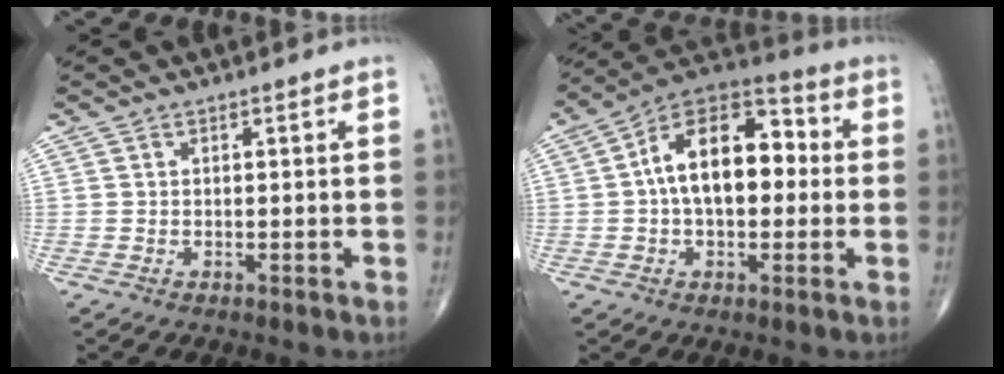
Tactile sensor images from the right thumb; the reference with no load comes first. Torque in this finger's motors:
{"motor_torque": [-0.45, 1.38, 0.37, -0.07, 0.13]}